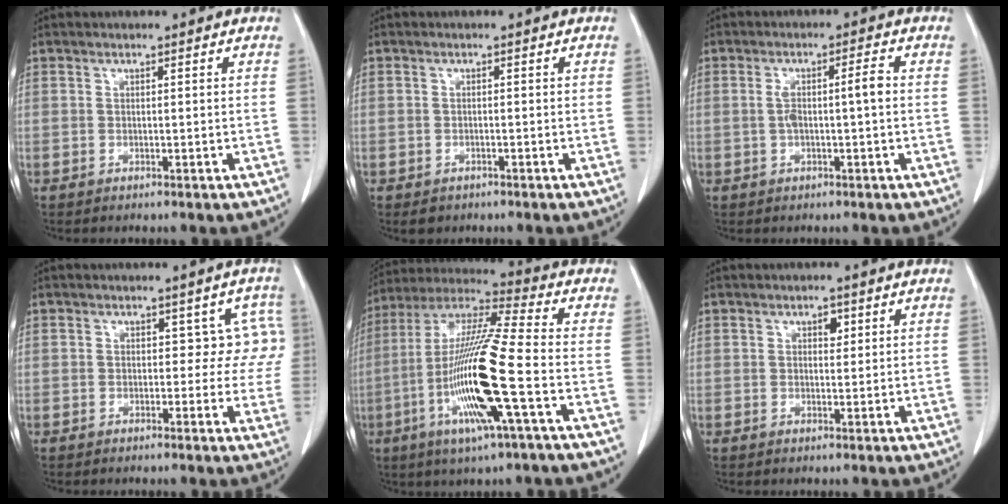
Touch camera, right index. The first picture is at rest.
{"total": 1.6, "force": [-1.0, 1.2, 0.3], "torque": [-0.006, 0.002, -0.012]}
{"total": 4.4, "force": [-0.1, 0.5, 4.4], "torque": [-0.086, 0.016, 0.003]}
{"total": 4.6, "force": [0.7, 3.2, 3.2], "torque": [-0.001, 0.022, 0.001]}
{"total": 18.0, "force": [-5.1, 0.4, 17.3], "torque": [-0.352, -0.015, -0.103]}
{"total": 1.5, "force": [0.7, 0.9, 1.0], "torque": [-0.012, -0.001, 0.009]}